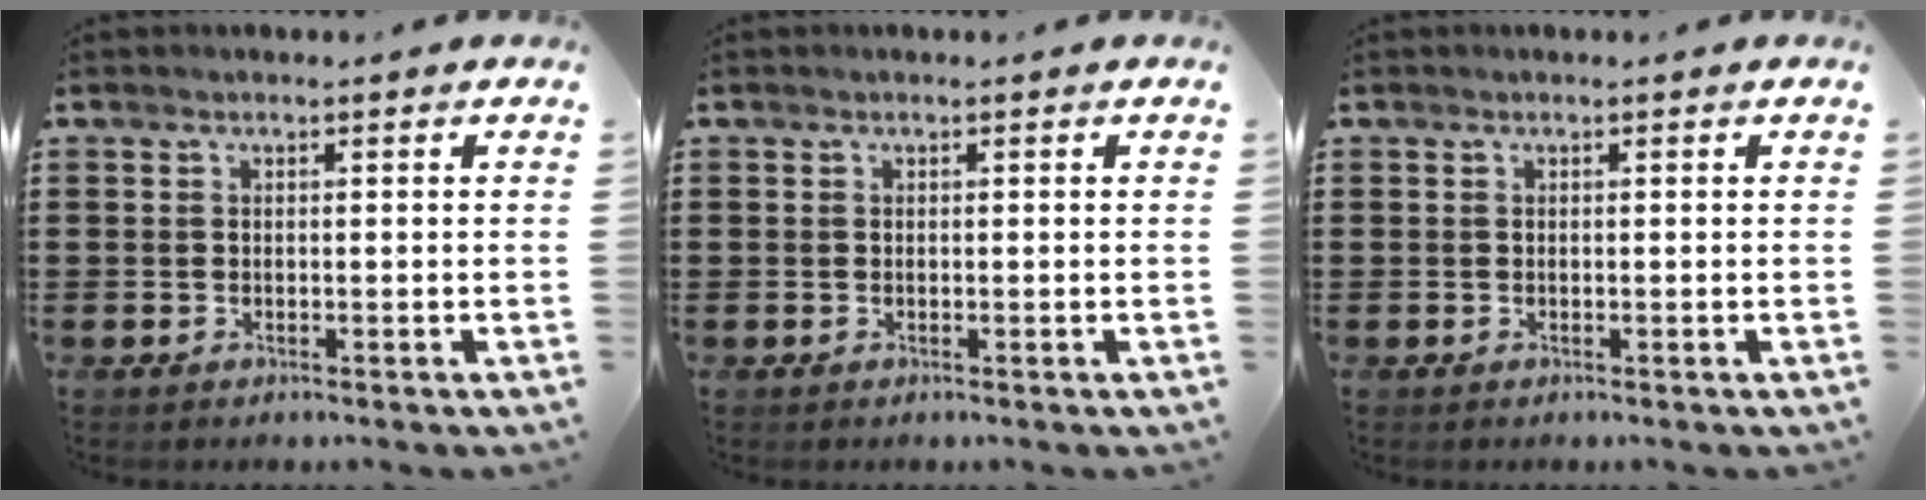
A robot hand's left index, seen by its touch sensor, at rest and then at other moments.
{"total": 0.0}
{"total": 0.0}